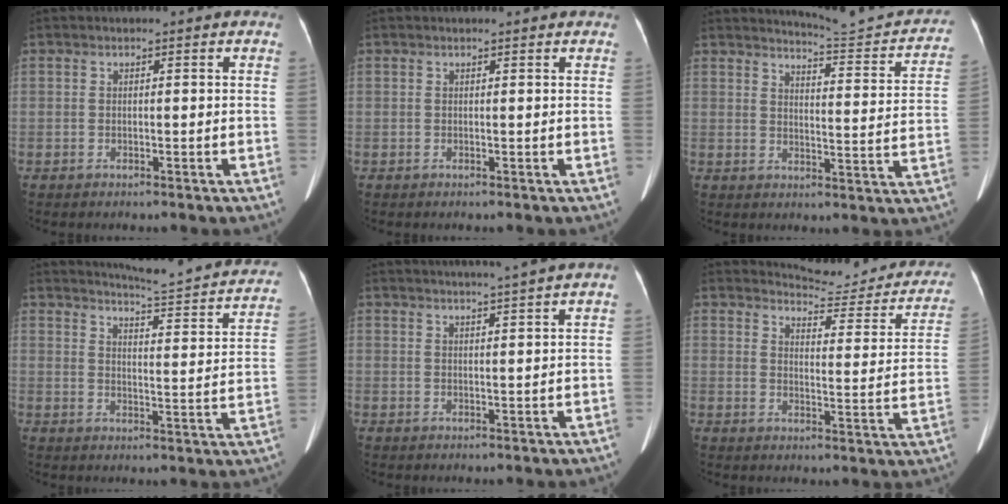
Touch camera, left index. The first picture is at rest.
{"total": 1.2, "force": [1.1, 0.1, 0.3], "torque": [-0.011, 0.005, 0.012]}
{"total": 12.0, "force": [11.8, 0.1, 2.3], "torque": [-0.022, -0.048, 0.138]}
{"total": 19.2, "force": [17.9, 0.9, 6.8], "torque": [-0.092, -0.066, 0.209]}
{"total": 6.1, "force": [5.1, -1.4, 3.1], "torque": [-0.041, 0.010, 0.066]}
{"total": 14.7, "force": [14.3, 2.4, 2.7], "torque": [-0.014, -0.060, 0.151]}